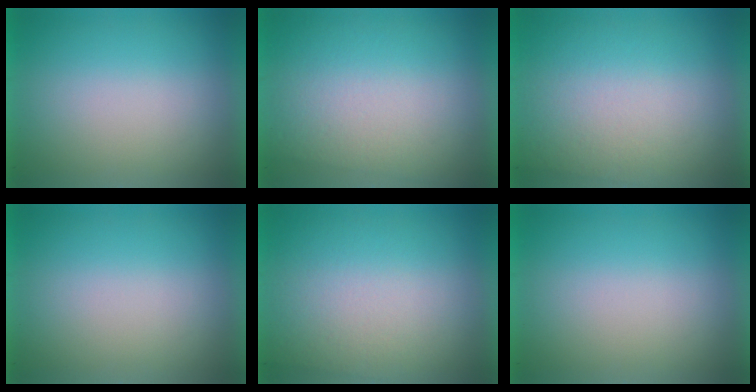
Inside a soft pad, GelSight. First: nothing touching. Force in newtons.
{"total": 2.9}
{"total": 3.1}
{"total": 1.4}
{"total": 3.0}
{"total": 0.0}